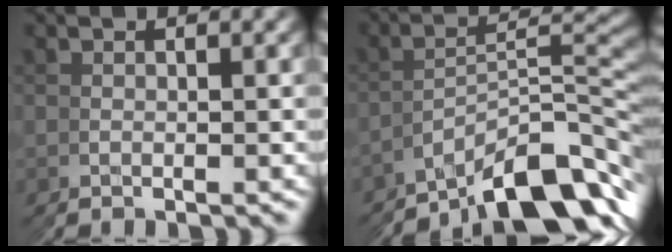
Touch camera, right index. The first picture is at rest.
{"total": 9.5, "force": [-5.6, 3.2, 6.9], "torque": [-0.074, -0.002, -0.081]}